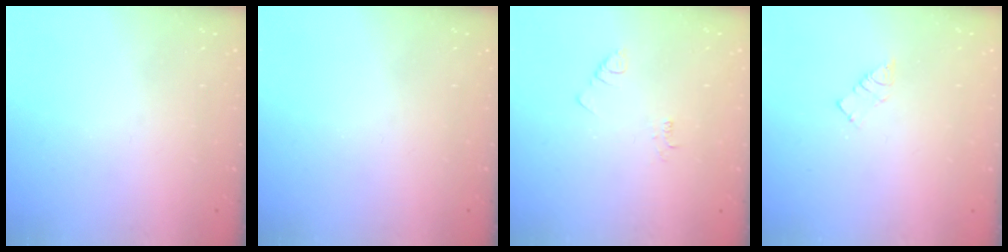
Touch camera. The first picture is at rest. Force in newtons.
{"total": 0.0}
{"total": 2.1, "press": 2.1, "slide": 0.4}
{"total": 3.7, "press": 3.7, "slide": 0.2}